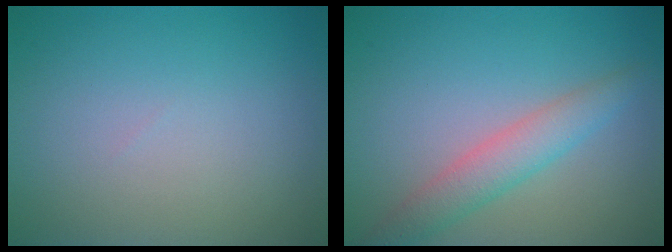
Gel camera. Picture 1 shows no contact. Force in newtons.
{"total": 2.4, "press": 2.4, "slide": 0.2}